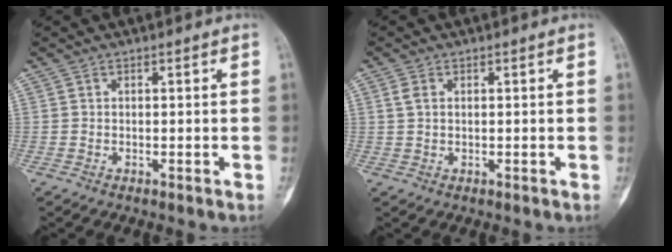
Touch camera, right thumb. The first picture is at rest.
{"total": 2.0, "force": [0.6, 1.3, 1.4], "torque": [-0.027, 0.000, 0.015]}